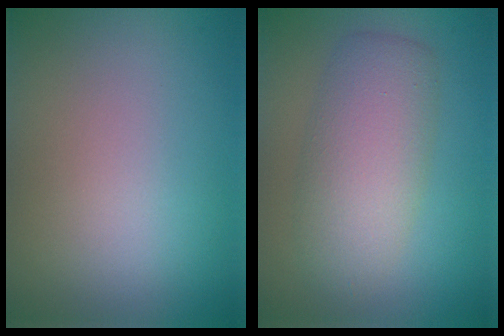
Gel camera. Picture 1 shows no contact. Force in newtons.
{"total": 5.2, "press": 5.2, "slide": 0.1}